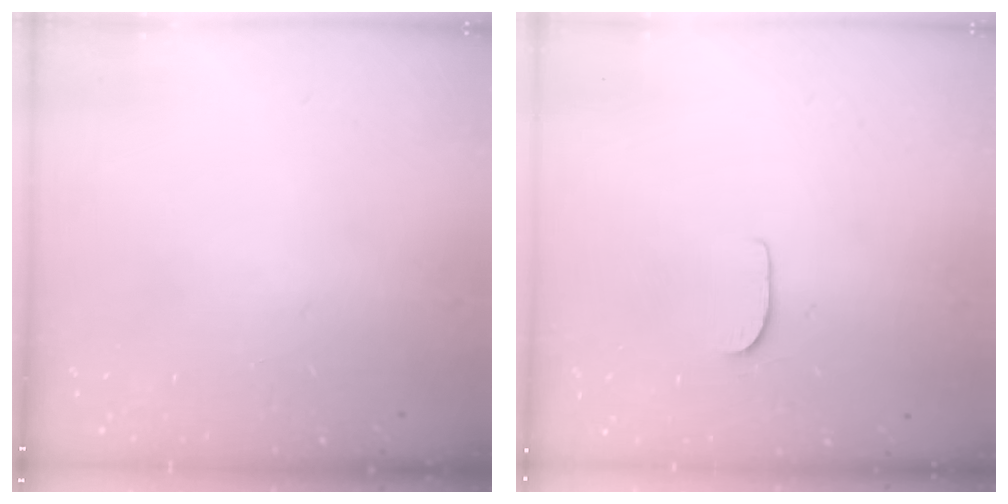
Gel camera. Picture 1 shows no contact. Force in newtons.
{"total": 4.2, "press": 4.2, "slide": 0.4}